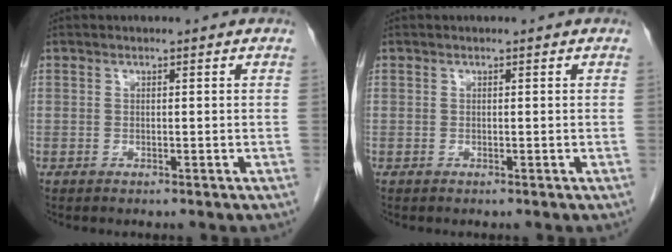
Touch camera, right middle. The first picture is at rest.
{"total": 0.0}